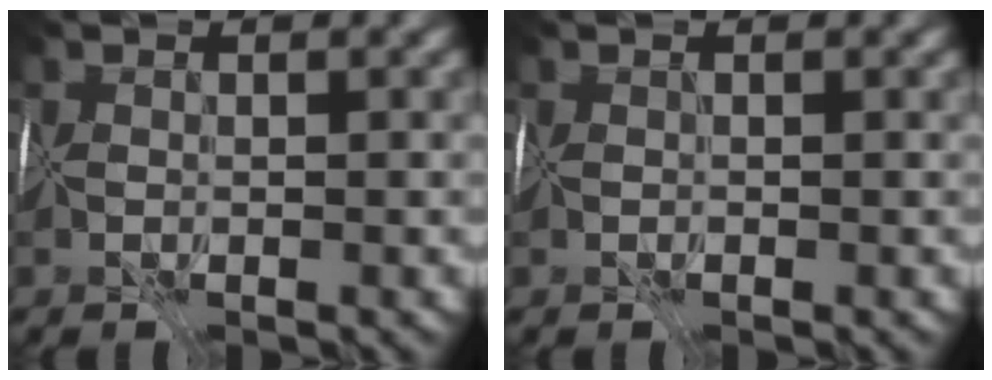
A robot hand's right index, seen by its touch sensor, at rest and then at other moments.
{"total": 0.0}